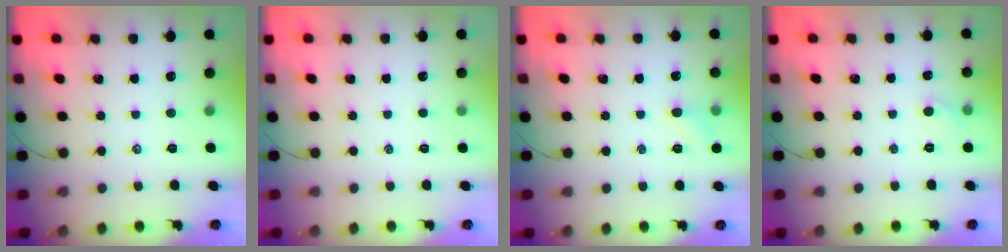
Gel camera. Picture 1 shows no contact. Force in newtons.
{"total": 0.0}
{"total": 4.2, "press": 4.0, "slide": 1.2}
{"total": 3.5, "press": 3.3, "slide": 1.1}